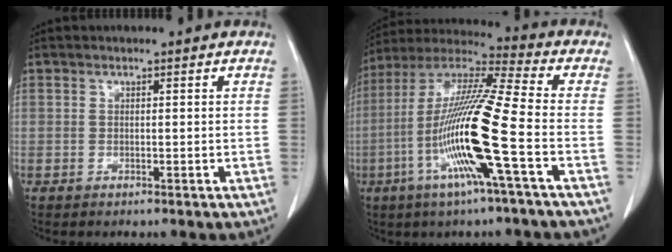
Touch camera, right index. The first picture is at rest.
{"total": 17.5, "force": [-5.2, -0.8, 16.7], "torque": [-0.335, -0.011, -0.111]}